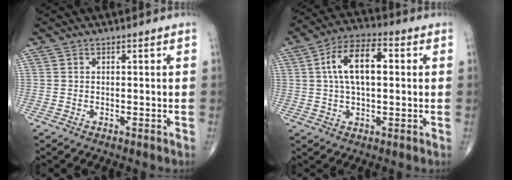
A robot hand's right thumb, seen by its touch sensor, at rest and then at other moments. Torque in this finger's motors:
{"motor_torque": [0.39, 2.79, 1.15, -0.05, 0.12]}